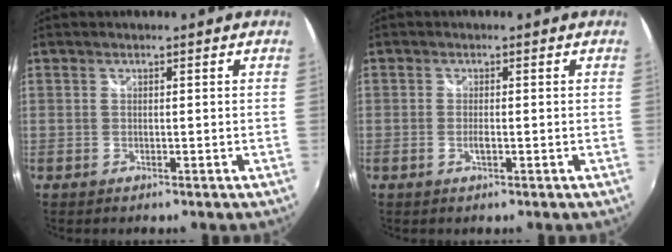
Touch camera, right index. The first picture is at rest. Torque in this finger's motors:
{"motor_torque": [0.24, -0.07, 0.15, 0.02]}